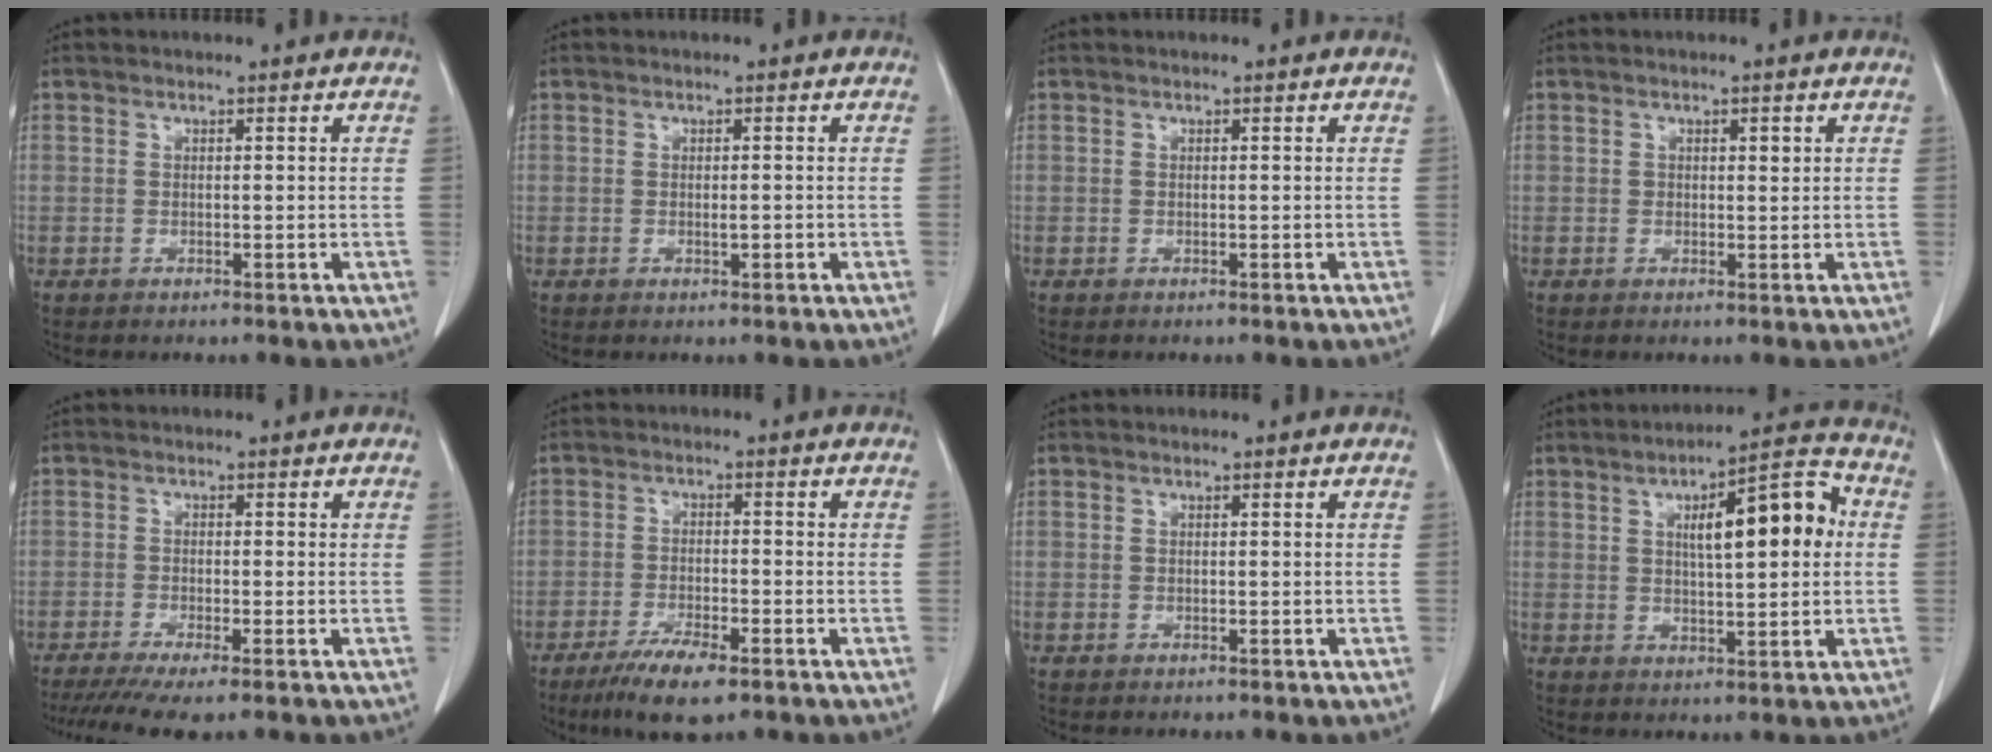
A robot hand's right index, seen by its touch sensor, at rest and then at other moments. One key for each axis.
{"total": 1.0, "fx": -0.3, "fy": 0.3, "fz": 0.9, "tx": -0.018, "ty": 0.000, "tz": -0.005}
{"total": 0.0}
{"total": 1.2, "fx": 0.3, "fy": 0.7, "fz": 0.9, "tx": -0.011, "ty": 0.000, "tz": 0.004}
{"total": 6.3, "fx": -4.5, "fy": 0.5, "fz": 4.4, "tx": -0.070, "ty": -0.013, "tz": -0.076}
{"total": 7.0, "fx": -4.6, "fy": 1.4, "fz": 5.2, "tx": -0.096, "ty": -0.013, "tz": -0.076}
{"total": 0.0}
{"total": 11.8, "fx": 2.4, "fy": 2.8, "fz": 11.2, "tx": -0.163, "ty": 0.029, "tz": 0.034}